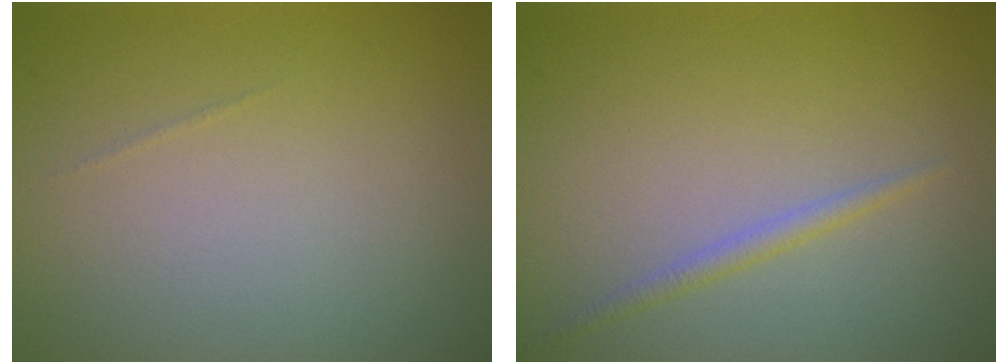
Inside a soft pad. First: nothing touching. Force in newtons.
{"total": 1.2, "press": 1.2, "slide": 0.1}